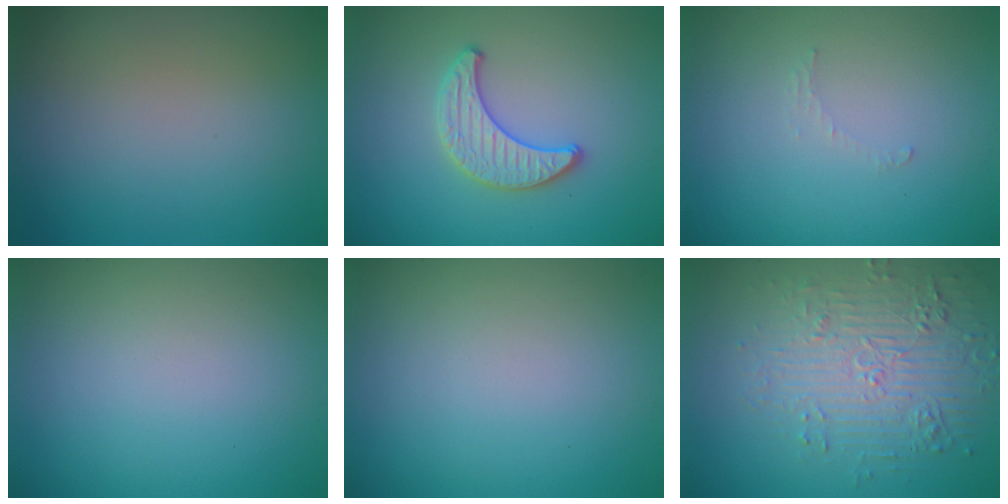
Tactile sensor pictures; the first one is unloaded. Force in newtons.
{"total": 2.4, "press": 2.4, "slide": 0.1}
{"total": 0.7, "press": 0.7, "slide": 0.1}
{"total": 0.0}
{"total": 0.0}
{"total": 4.8, "press": 4.2, "slide": 2.2}